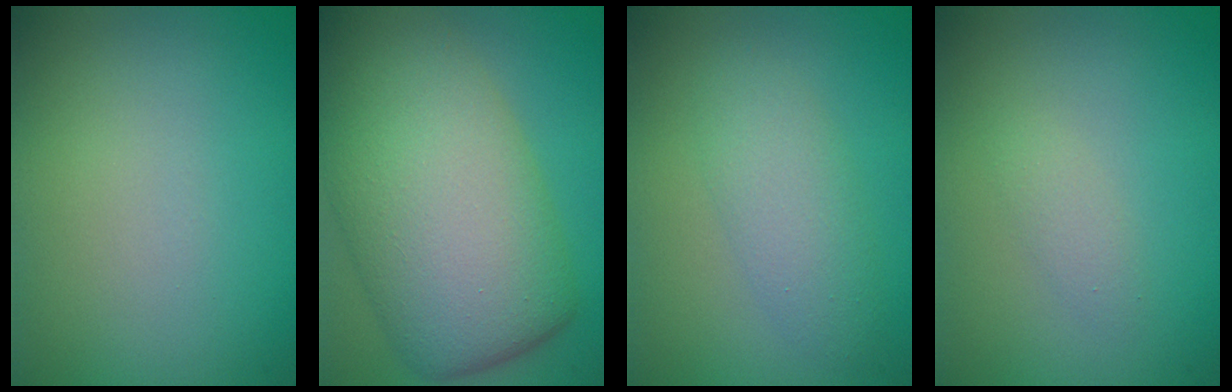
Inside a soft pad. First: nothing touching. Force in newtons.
{"total": 12.2, "press": 12.1, "slide": 0.7}
{"total": 3.0, "press": 3.0, "slide": 0.0}
{"total": 1.0, "press": 1.0, "slide": 0.0}